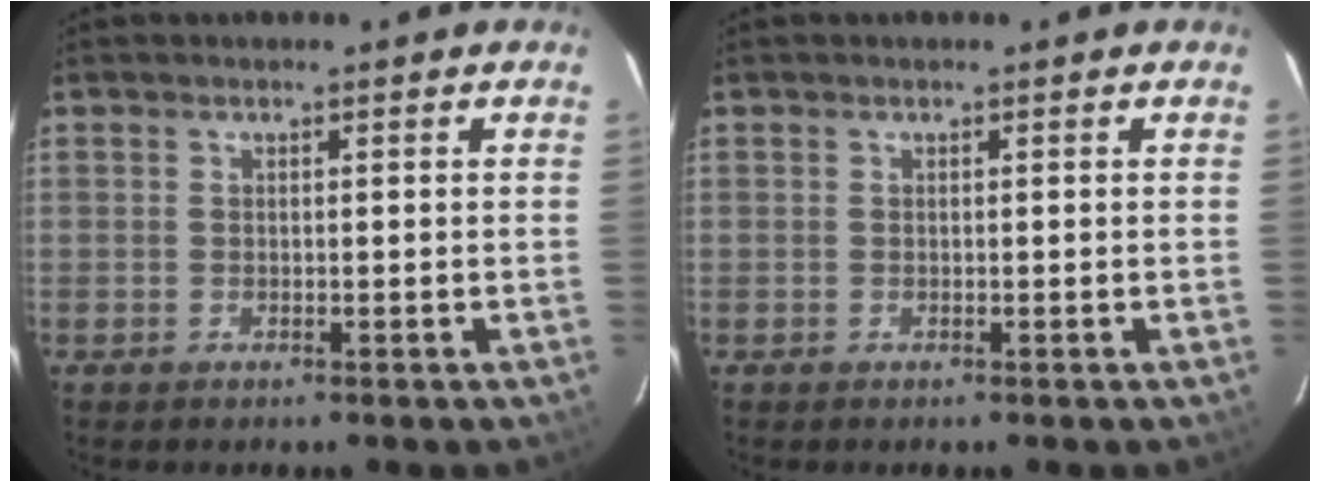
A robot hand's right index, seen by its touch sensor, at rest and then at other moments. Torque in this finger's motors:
{"motor_torque": [0.03, 0.08, 0.00, 0.00]}